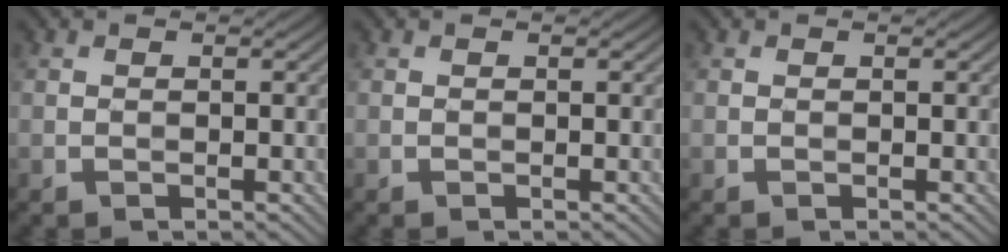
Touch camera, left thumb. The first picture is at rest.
{"total": 0.0}
{"total": 0.0}